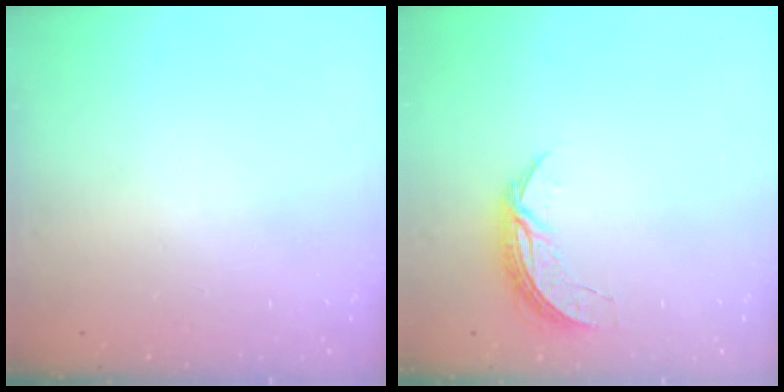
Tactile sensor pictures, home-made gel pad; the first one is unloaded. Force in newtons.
{"total": 6.5, "press": 6.5, "slide": 0.5}